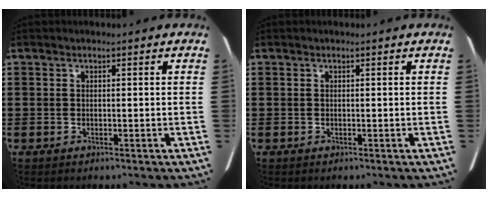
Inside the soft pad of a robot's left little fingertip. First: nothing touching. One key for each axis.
{"total": 0.0}